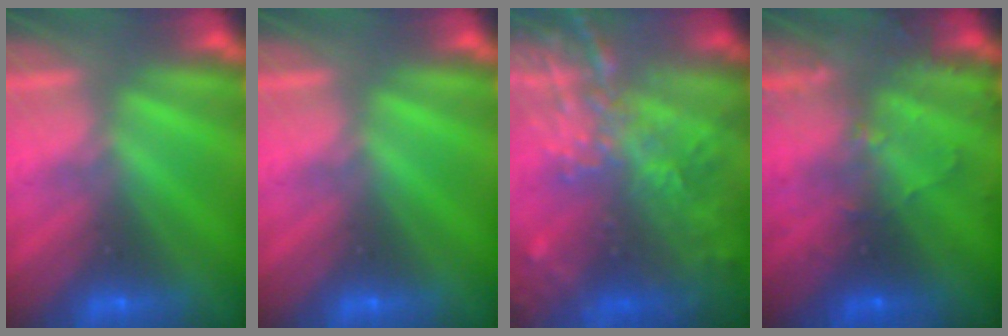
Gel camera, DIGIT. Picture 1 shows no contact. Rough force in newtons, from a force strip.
{"total": 0.0}
{"total": 5.6}
{"total": 7.8}